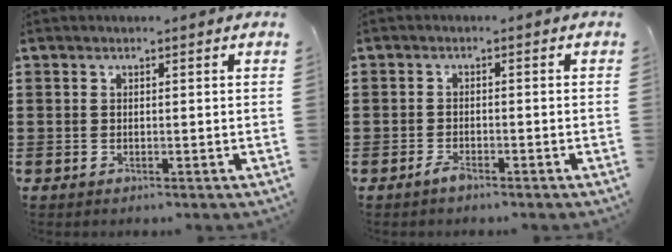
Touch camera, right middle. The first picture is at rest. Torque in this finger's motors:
{"motor_torque": [-0.04, 0.23, -0.06, -0.04]}